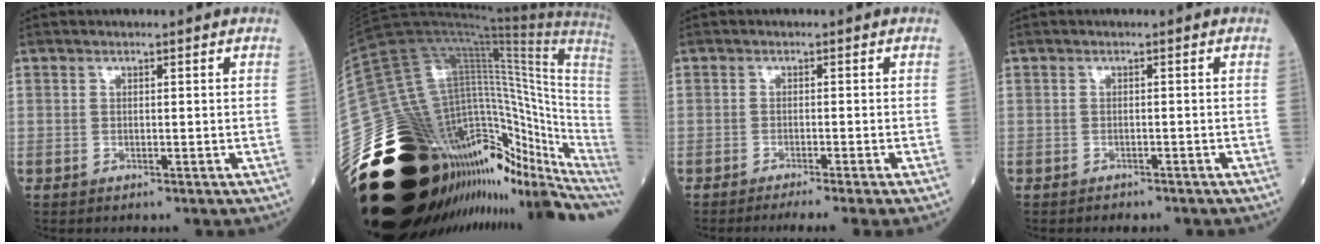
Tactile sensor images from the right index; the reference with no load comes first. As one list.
[{"total": 44.9, "force": [-18.0, 10.4, 39.8], "torque": [-0.544, 0.039, -0.283]}, {"total": 6.0, "force": [-4.9, -1.2, 3.3], "torque": [-0.022, -0.011, -0.070]}, {"total": 1.6, "force": [-1.5, 0.6, 0.3], "torque": [-0.009, -0.001, -0.017]}]